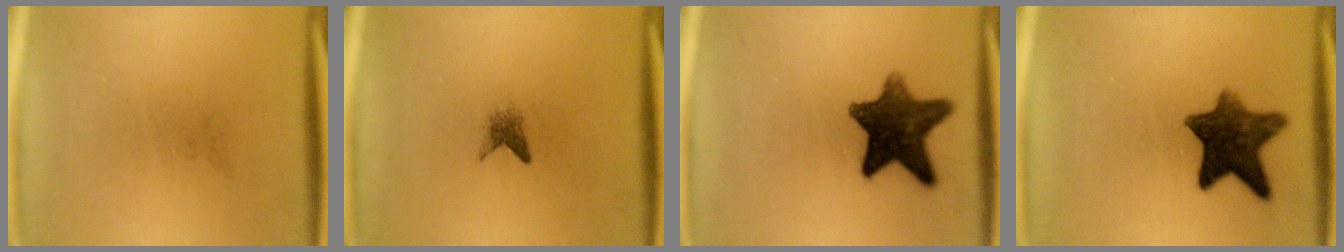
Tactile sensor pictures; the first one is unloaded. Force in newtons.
{"total": 1.5}
{"total": 12.2}
{"total": 10.2}